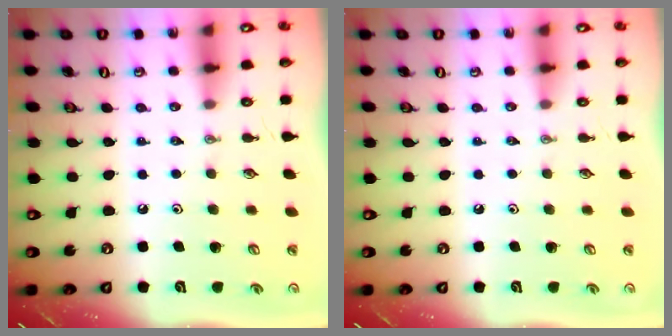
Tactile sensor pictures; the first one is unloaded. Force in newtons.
{"total": 0.0}